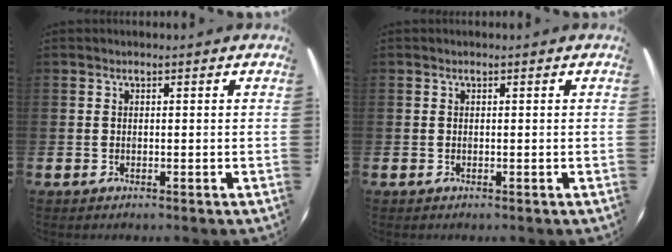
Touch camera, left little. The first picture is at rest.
{"total": 0.0}